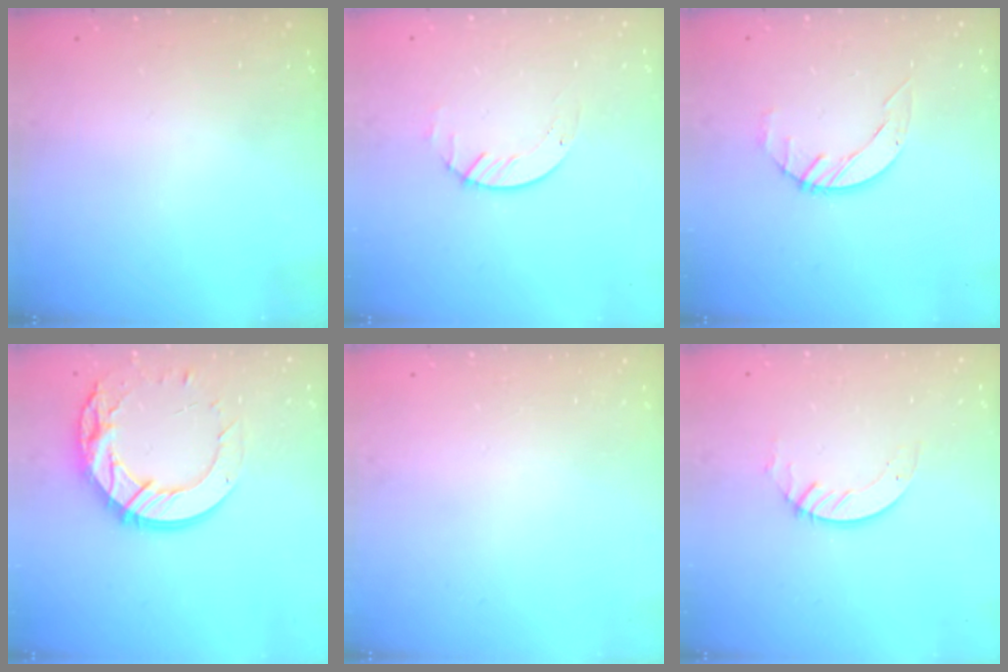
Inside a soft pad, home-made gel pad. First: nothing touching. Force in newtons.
{"total": 2.7, "press": 2.7, "slide": 0.3}
{"total": 2.7, "press": 2.7, "slide": 0.3}
{"total": 16.8, "press": 16.8, "slide": 1.4}
{"total": 0.0}
{"total": 3.3, "press": 3.3, "slide": 0.2}